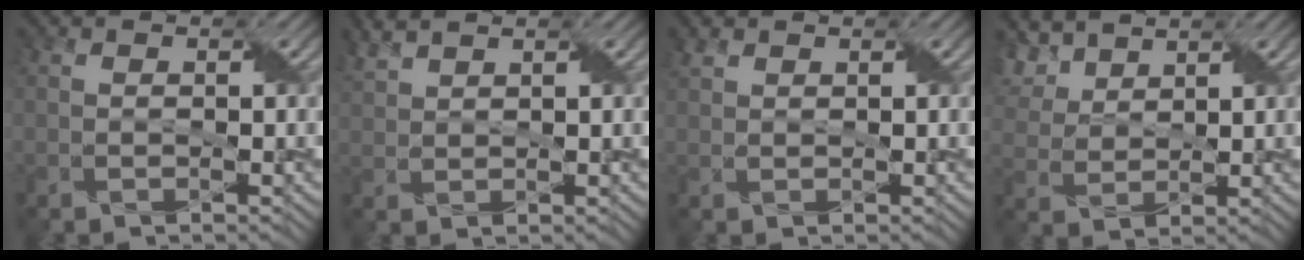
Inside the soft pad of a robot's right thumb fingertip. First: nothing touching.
{"total": 2.8, "force": [2.5, 0.5, 1.2], "torque": [-0.039, 0.011, 0.058]}
{"total": 1.5, "force": [1.2, 0.7, 0.5], "torque": [-0.017, 0.008, 0.028]}
{"total": 5.0, "force": [3.8, 2.5, 2.2], "torque": [-0.069, 0.008, 0.086]}